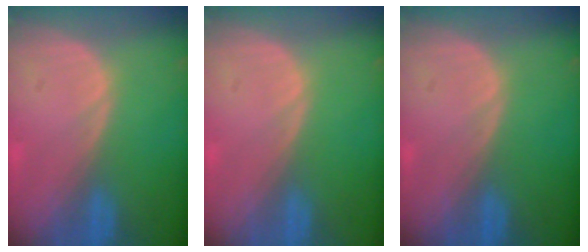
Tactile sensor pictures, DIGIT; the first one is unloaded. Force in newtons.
{"total": 0.0}
{"total": 0.0}